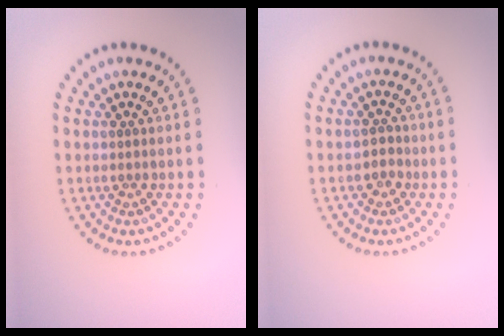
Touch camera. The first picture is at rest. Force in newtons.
{"total": 1.5, "press": 1.4, "slide": 0.7}